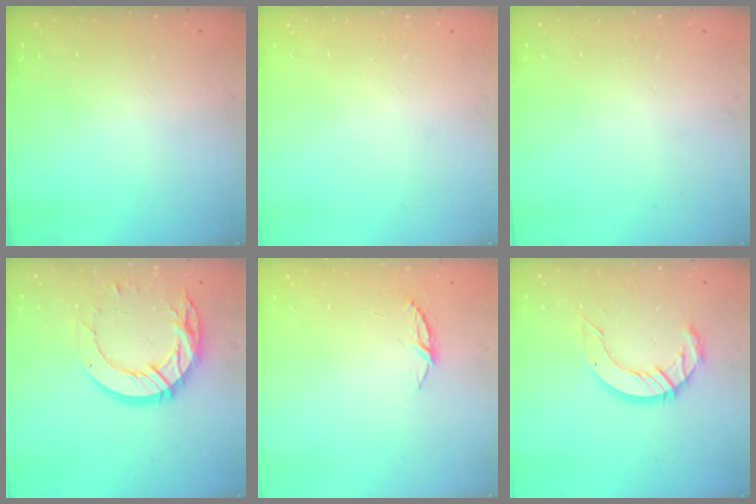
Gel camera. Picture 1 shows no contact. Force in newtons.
{"total": 0.0}
{"total": 0.0}
{"total": 16.4, "press": 16.4, "slide": 1.4}
{"total": 4.6, "press": 4.5, "slide": 0.4}
{"total": 11.1, "press": 11.1, "slide": 1.0}